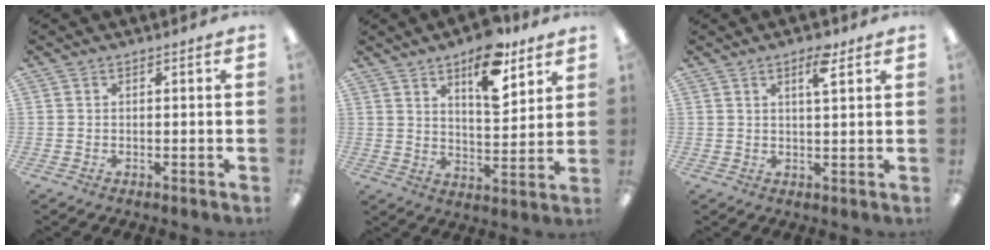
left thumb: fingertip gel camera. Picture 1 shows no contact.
{"total": 13.1, "force": [8.7, 5.3, 8.3], "torque": [-0.110, -0.048, 0.145]}
{"total": 5.2, "force": [3.1, 1.3, 3.9], "torque": [-0.055, -0.009, 0.046]}